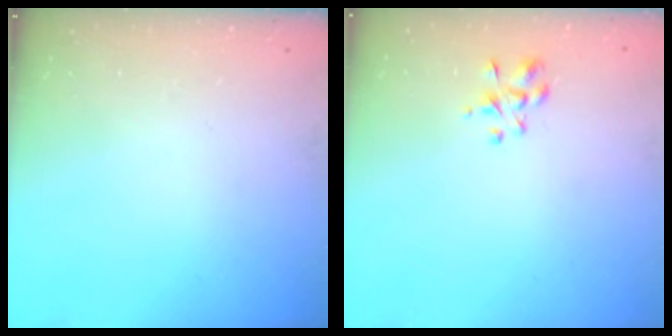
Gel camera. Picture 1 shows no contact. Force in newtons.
{"total": 2.9, "press": 2.7, "slide": 1.0}